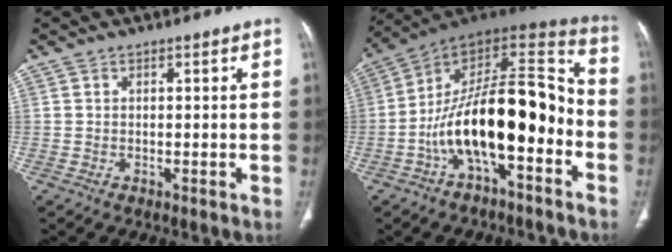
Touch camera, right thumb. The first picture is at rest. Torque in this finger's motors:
{"motor_torque": [2.53, 2.34, 2.30, -0.47, 0.59]}